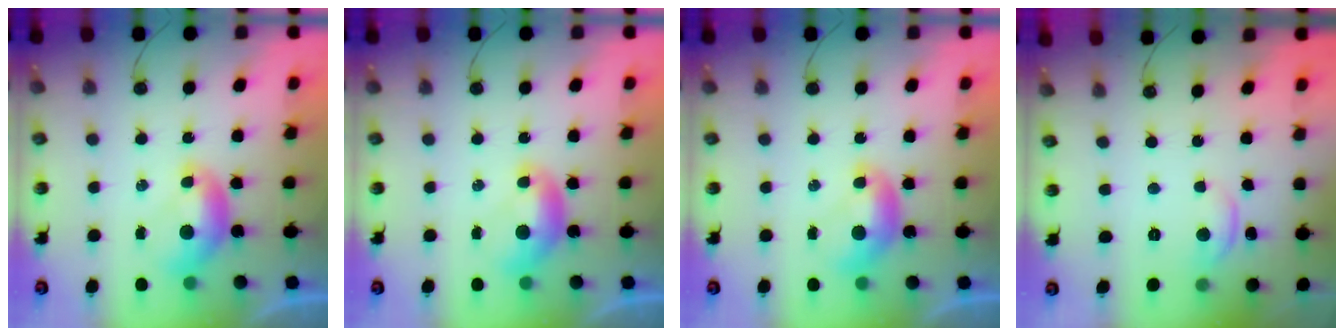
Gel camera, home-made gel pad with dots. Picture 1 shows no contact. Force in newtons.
{"total": 0.0}
{"total": 0.0}
{"total": 1.8, "press": 1.8, "slide": 0.4}